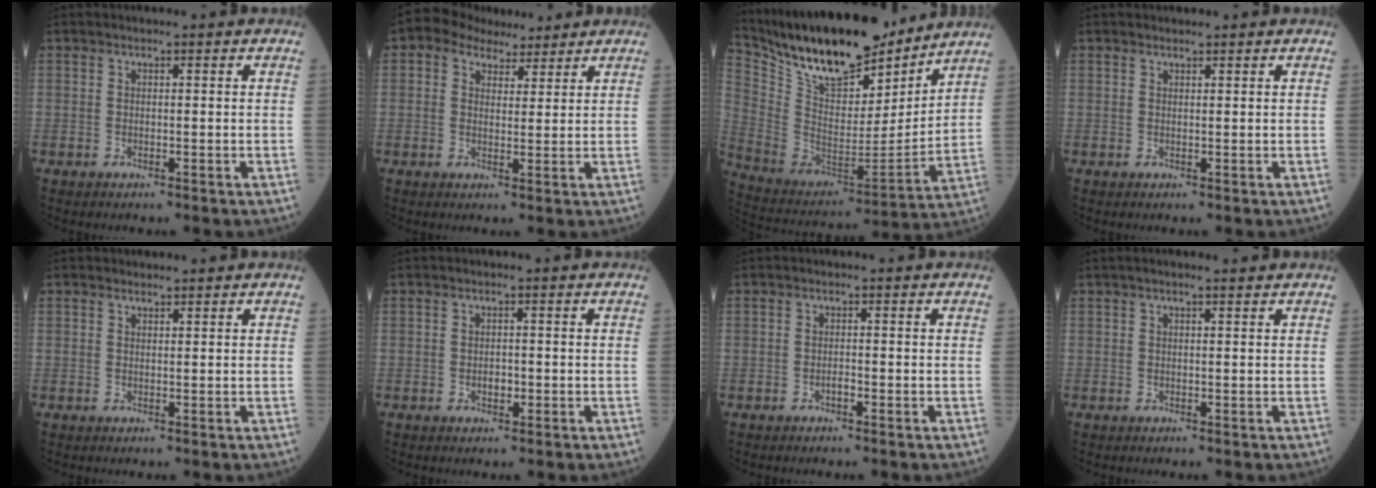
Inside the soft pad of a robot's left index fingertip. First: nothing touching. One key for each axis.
{"total": 6.0, "fx": 4.5, "fy": 3.4, "fz": 2.0, "tx": -0.036, "ty": 0.026, "tz": 0.076}
{"total": 21.3, "fx": 18.5, "fy": 5.8, "fz": 9.0, "tx": -0.182, "ty": -0.007, "tz": 0.323}
{"total": 0.5, "fx": 0.5, "fy": 0.1, "fz": 0.0, "tx": -0.008, "ty": 0.000, "tz": 0.009}
{"total": 0.8, "fx": 0.8, "fy": 0.2, "fz": 0.0, "tx": -0.009, "ty": 0.000, "tz": 0.014}
{"total": 1.4, "fx": -0.4, "fy": 0.9, "fz": 1.0, "tx": -0.017, "ty": 0.002, "tz": -0.004}
{"total": 0.6, "fx": -0.4, "fy": 0.2, "fz": 0.5, "tx": -0.008, "ty": 0.001, "tz": -0.008}
{"total": 2.2, "fx": 1.8, "fy": -0.1, "fz": 1.3, "tx": -0.018, "ty": 0.015, "tz": 0.027}